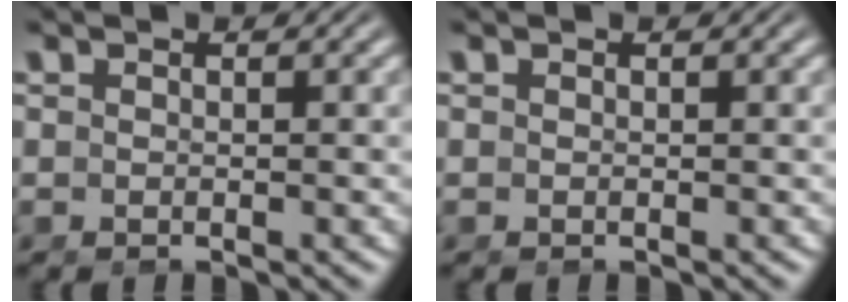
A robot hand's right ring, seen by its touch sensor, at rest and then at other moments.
{"total": 0.0}